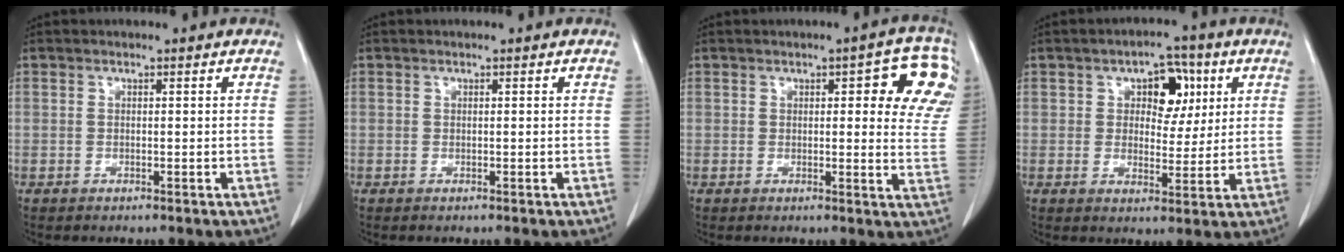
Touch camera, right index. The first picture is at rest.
{"total": 0.0}
{"total": 9.3, "force": [3.8, 2.7, 8.1], "torque": [-0.068, 0.003, 0.032]}
{"total": 6.8, "force": [2.3, 3.9, 5.0], "torque": [-0.064, 0.017, 0.035]}